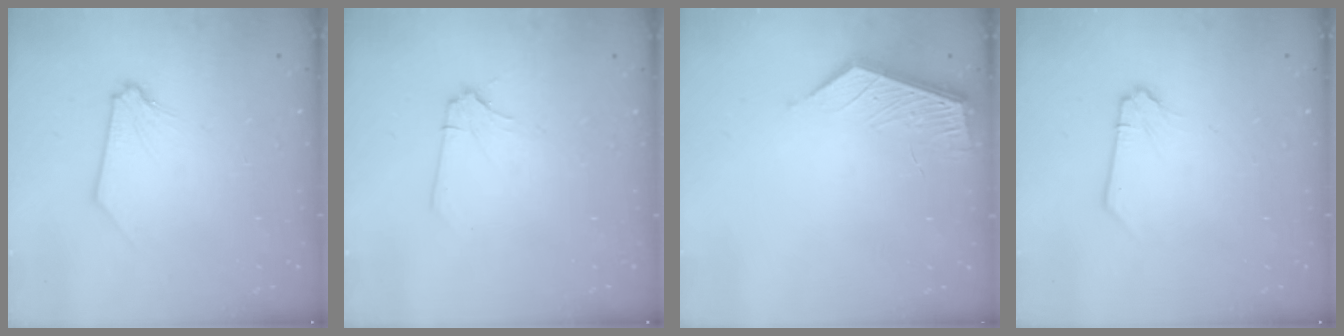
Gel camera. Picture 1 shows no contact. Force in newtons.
{"total": 2.9, "press": 2.9, "slide": 0.5}
{"total": 4.9, "press": 4.9, "slide": 0.5}
{"total": 0.0}